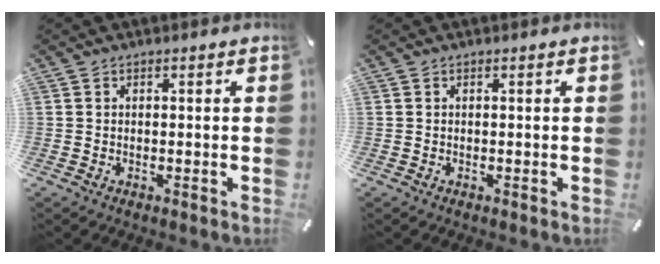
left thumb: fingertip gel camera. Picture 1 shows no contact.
{"total": 0.0}